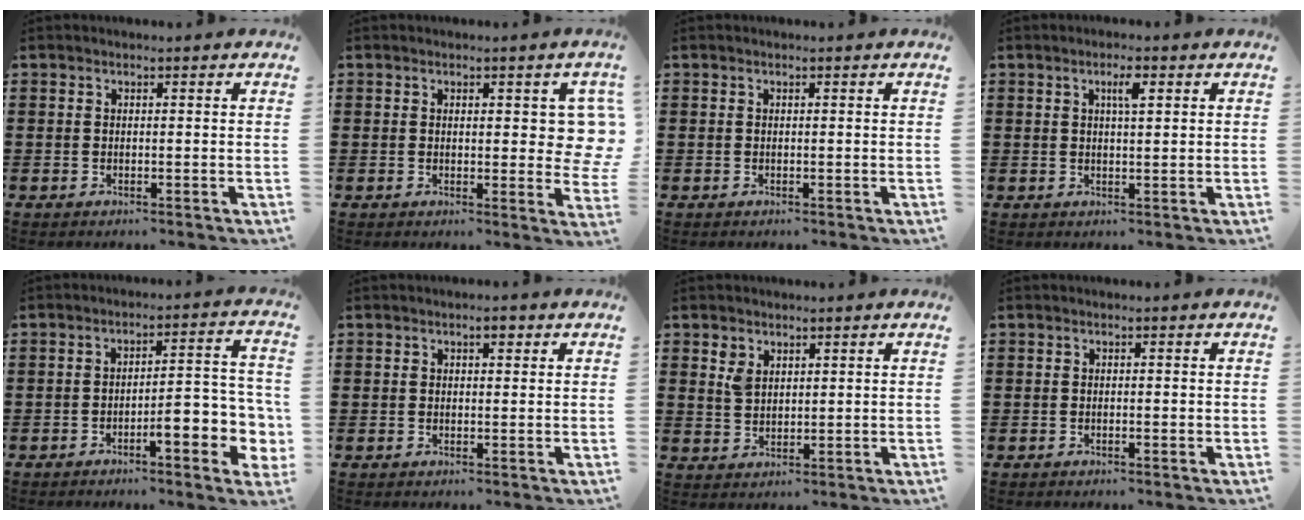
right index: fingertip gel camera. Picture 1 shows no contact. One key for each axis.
{"total": 5.0, "fx": 1.1, "fy": 2.2, "fz": 4.4, "tx": -0.046, "ty": -0.005, "tz": 0.010}
{"total": 0.0}
{"total": 2.7, "fx": 1.1, "fy": 0.6, "fz": 2.4, "tx": -0.041, "ty": 0.003, "tz": 0.014}
{"total": 6.9, "fx": -3.0, "fy": 1.5, "fz": 6.0, "tx": -0.082, "ty": -0.015, "tz": -0.055}
{"total": 1.8, "fx": 0.9, "fy": 0.9, "fz": 1.3, "tx": -0.020, "ty": 0.004, "tz": 0.012}
{"total": 2.8, "fx": 1.8, "fy": 1.7, "fz": 1.3, "tx": -0.031, "ty": 0.005, "tz": 0.035}
{"total": 0.0}